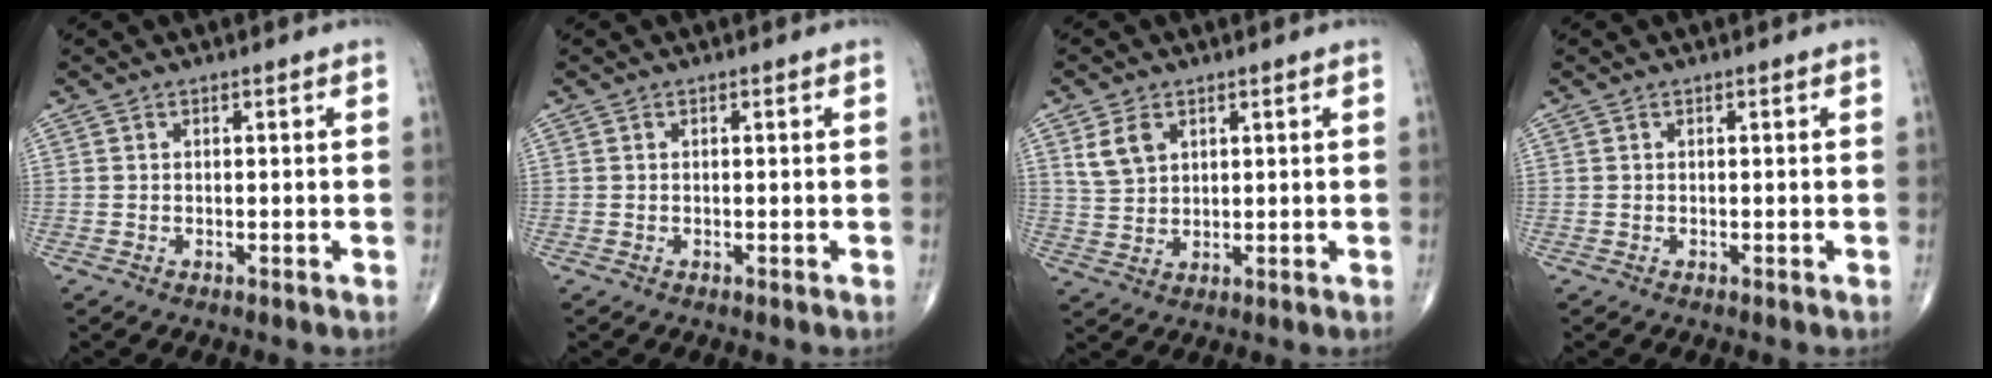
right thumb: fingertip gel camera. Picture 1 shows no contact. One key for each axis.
{"total": 0.0}
{"total": 5.2, "fx": 2.4, "fy": 3.5, "fz": 2.9, "tx": -0.050, "ty": -0.007, "tz": 0.054}
{"total": 0.0}